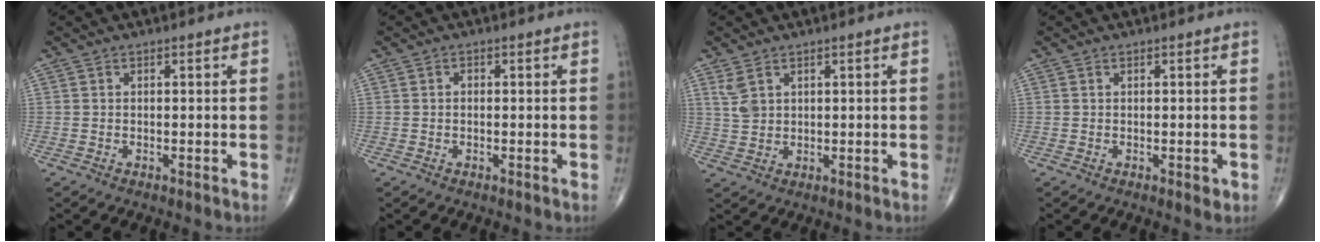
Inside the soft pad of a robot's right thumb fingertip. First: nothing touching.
{"total": 0.7, "force": [0.0, 0.5, 0.5], "torque": [-0.007, 0.001, -0.002]}
{"total": 3.4, "force": [1.8, 2.1, 1.9], "torque": [-0.039, -0.003, 0.047]}
{"total": 1.3, "force": [-0.2, 0.6, 1.1], "torque": [-0.008, -0.003, -0.002]}